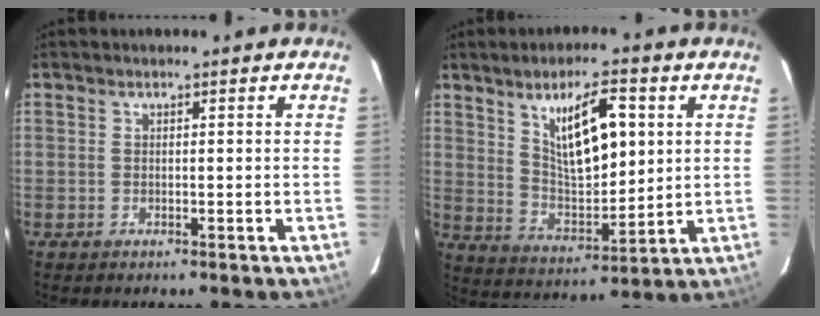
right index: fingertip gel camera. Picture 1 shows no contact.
{"total": 12.9, "force": [4.9, 4.9, 11.0], "torque": [-0.187, 0.001, 0.102]}